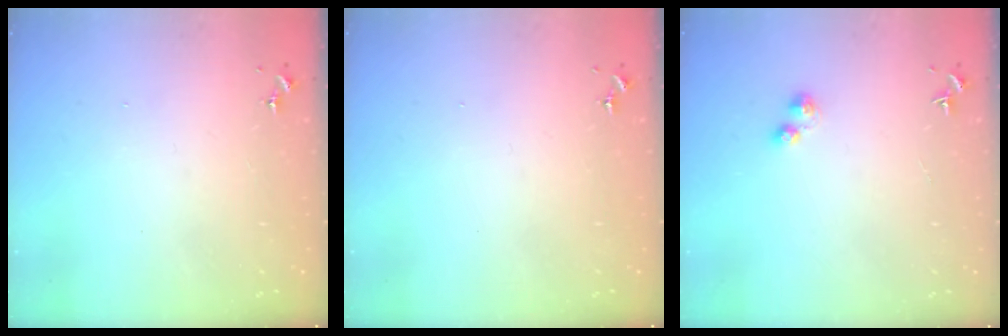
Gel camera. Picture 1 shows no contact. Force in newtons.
{"total": 0.0}
{"total": 2.4, "press": 2.4, "slide": 0.4}